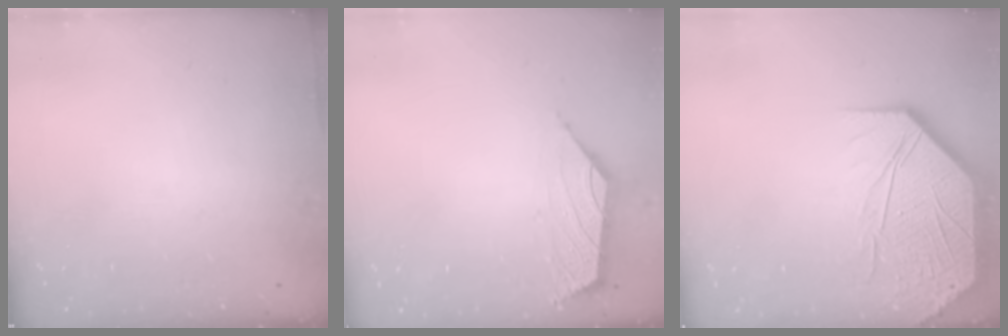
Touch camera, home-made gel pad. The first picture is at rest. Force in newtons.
{"total": 1.6, "press": 1.4, "slide": 0.7}
{"total": 13.6, "press": 13.5, "slide": 1.2}